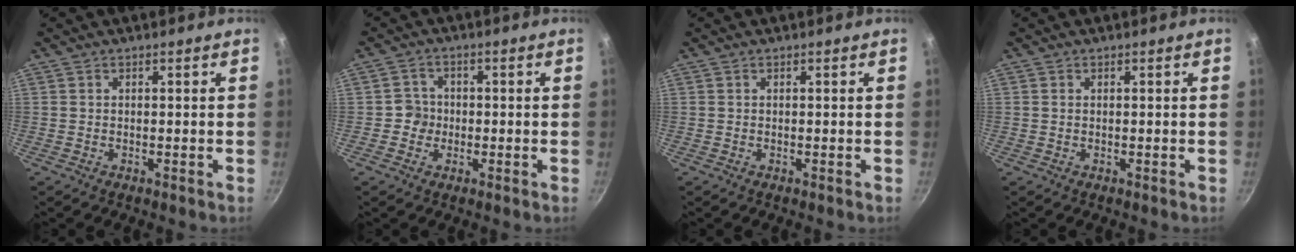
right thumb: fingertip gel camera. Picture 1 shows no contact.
{"total": 3.5, "force": [-0.7, 3.3, 0.7], "torque": [0.016, 0.010, -0.019]}
{"total": 0.0}
{"total": 0.0}